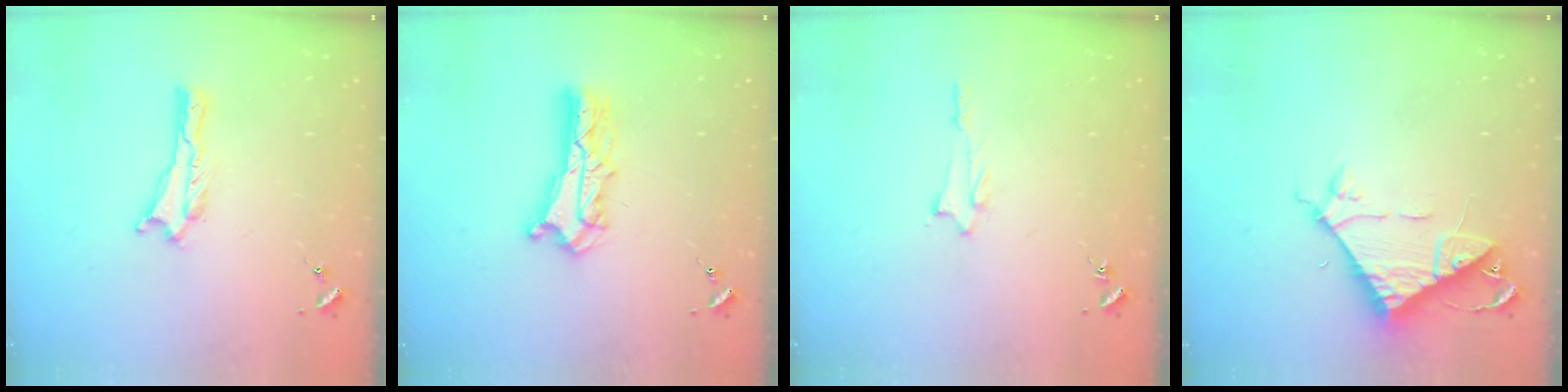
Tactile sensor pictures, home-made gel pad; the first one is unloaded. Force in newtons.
{"total": 5.8, "press": 5.8, "slide": 0.4}
{"total": 1.2, "press": 1.2, "slide": 0.1}
{"total": 8.1, "press": 8.0, "slide": 0.7}